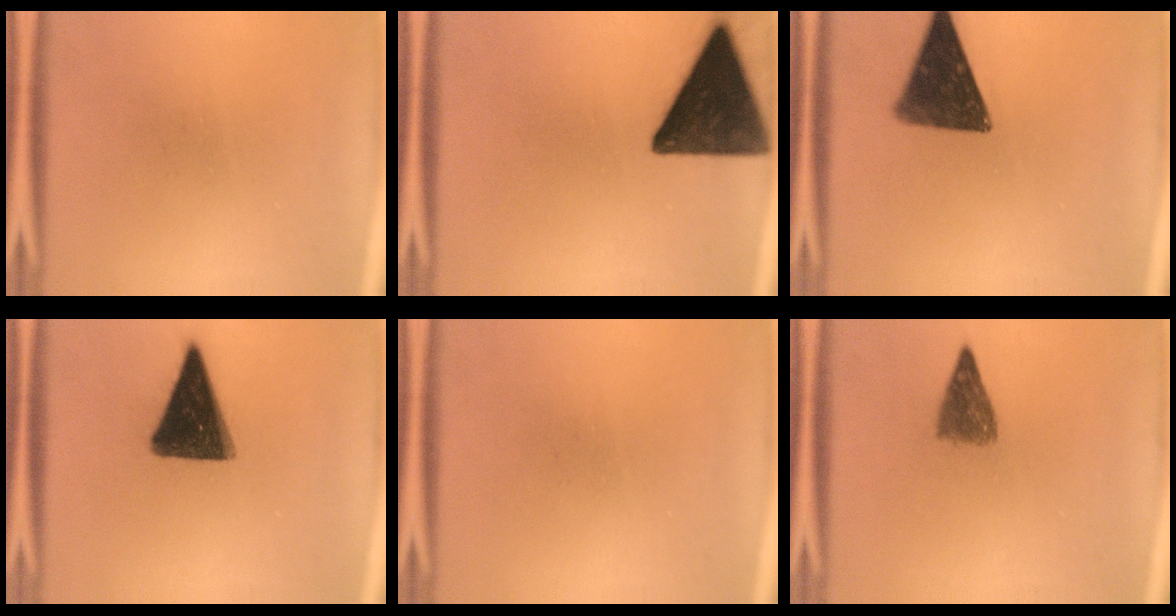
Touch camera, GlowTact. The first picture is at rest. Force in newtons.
{"total": 16.2}
{"total": 12.8}
{"total": 15.0}
{"total": 0.0}
{"total": 4.0}